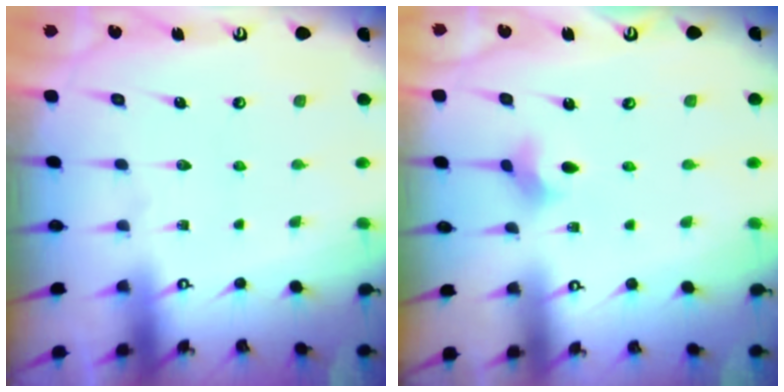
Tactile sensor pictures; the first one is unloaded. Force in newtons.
{"total": 2.3, "press": 2.3, "slide": 0.5}